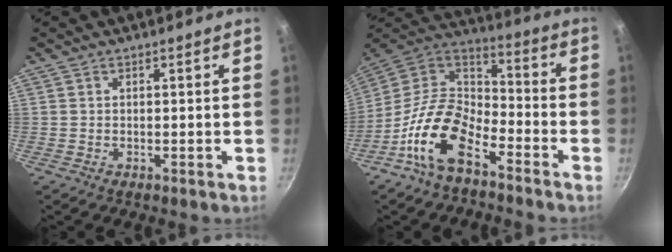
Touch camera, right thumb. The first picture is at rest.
{"total": 16.0, "force": [-8.7, 8.4, 10.5], "torque": [-0.180, 0.073, -0.188]}